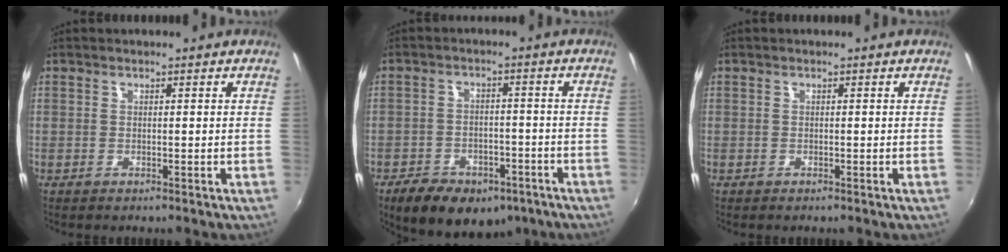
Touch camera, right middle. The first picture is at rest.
{"total": 14.3, "force": [-9.4, 8.0, 7.3], "torque": [-0.165, -0.006, -0.127]}
{"total": 0.0}